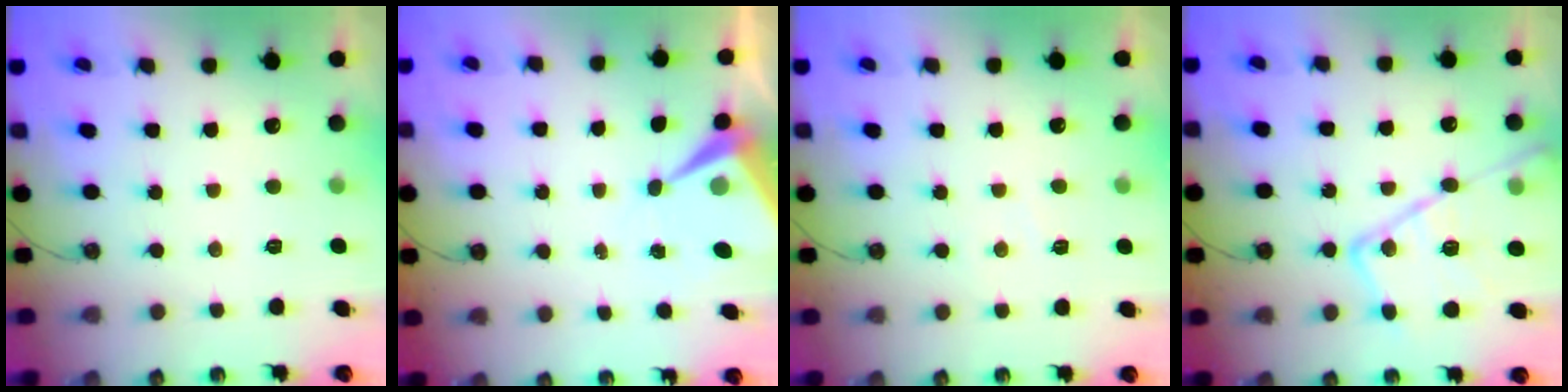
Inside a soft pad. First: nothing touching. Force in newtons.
{"total": 7.9, "press": 7.9, "slide": 0.6}
{"total": 3.7, "press": 3.7, "slide": 0.6}
{"total": 21.8, "press": 21.7, "slide": 2.1}